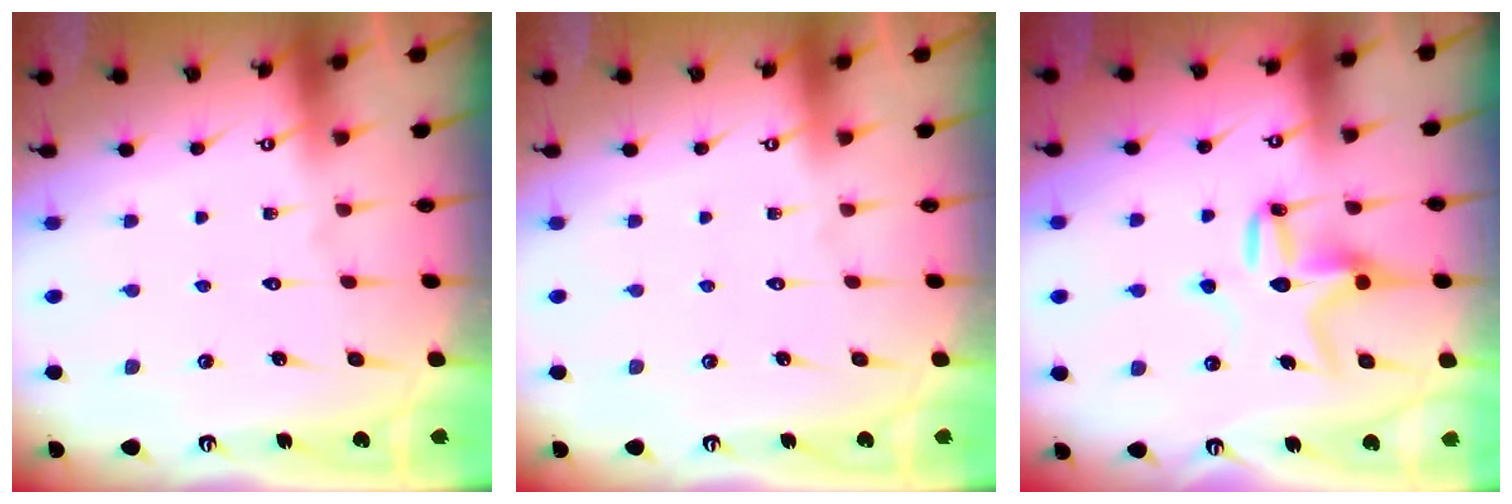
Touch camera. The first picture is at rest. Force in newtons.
{"total": 0.0}
{"total": 11.6, "press": 11.6, "slide": 0.3}